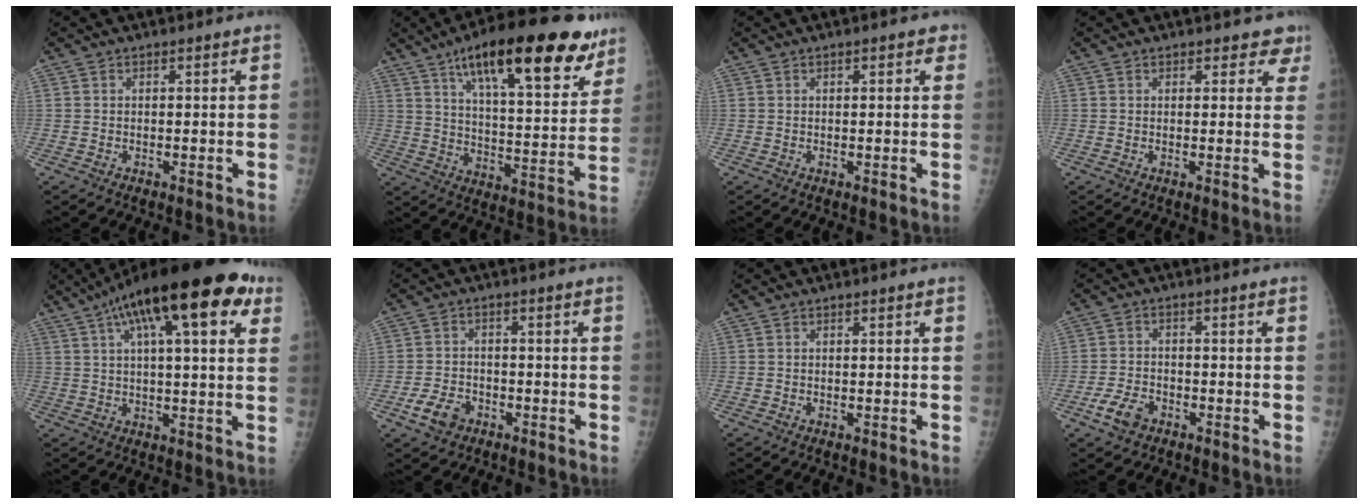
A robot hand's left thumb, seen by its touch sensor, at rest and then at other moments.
{"total": 25.3, "force": [15.1, 8.0, 18.5], "torque": [-0.244, -0.040, 0.231]}
{"total": 2.1, "force": [1.0, 1.1, 1.5], "torque": [-0.008, 0.001, 0.009]}
{"total": 3.6, "force": [2.9, 2.1, 0.2], "torque": [0.038, -0.015, 0.015]}
{"total": 21.8, "force": [10.6, 6.6, 17.9], "torque": [-0.272, 0.017, 0.156]}
{"total": 5.5, "force": [-2.9, 3.8, 2.5], "torque": [-0.042, 0.014, -0.050]}
{"total": 0.0}
{"total": 5.0, "force": [-2.9, 3.2, 2.5], "torque": [-0.048, 0.012, -0.053]}